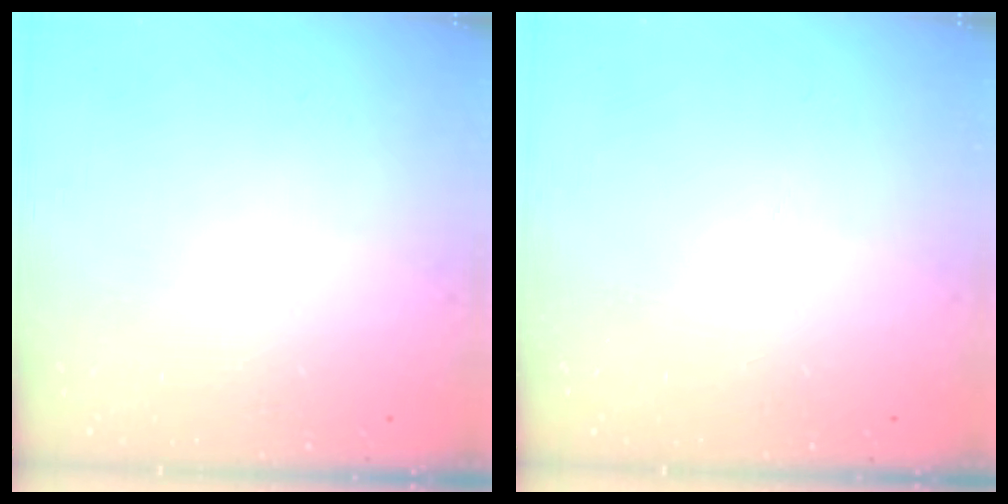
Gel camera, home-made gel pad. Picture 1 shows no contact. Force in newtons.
{"total": 0.0}